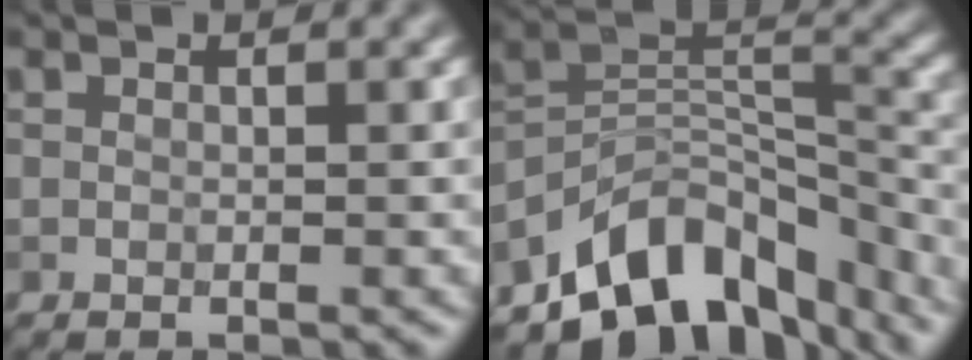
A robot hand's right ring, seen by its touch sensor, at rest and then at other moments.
{"total": 11.0, "force": [-7.9, 5.7, 5.2], "torque": [-0.075, 0.004, -0.144]}